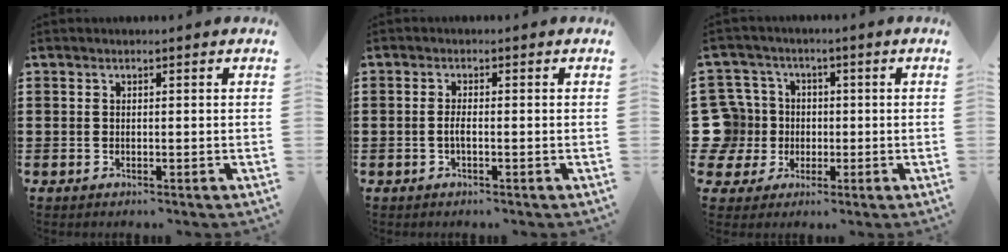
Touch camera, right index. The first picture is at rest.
{"total": 1.6, "force": [-0.5, 0.3, 1.5], "torque": [-0.037, -0.004, -0.011]}
{"total": 9.1, "force": [0.4, 8.8, 2.4], "torque": [-0.118, 0.013, 0.010]}